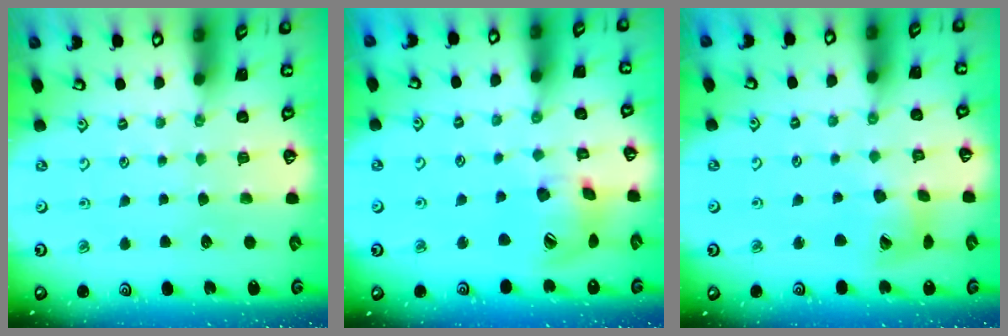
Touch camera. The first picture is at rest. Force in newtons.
{"total": 14.6, "press": 14.4, "slide": 2.2}
{"total": 12.0, "press": 11.9, "slide": 1.4}